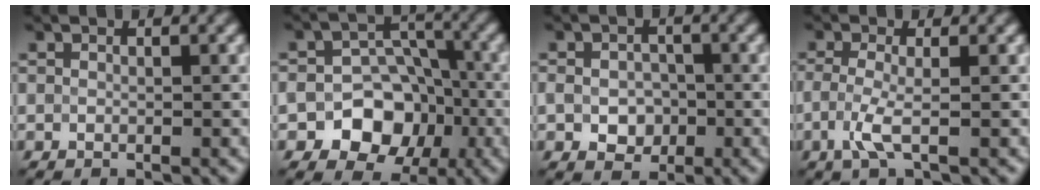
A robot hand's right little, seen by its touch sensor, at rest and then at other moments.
{"total": 7.1, "force": [-2.9, 5.4, 3.6], "torque": [-0.023, 0.002, -0.055]}
{"total": 3.1, "force": [-0.7, 2.5, 1.8], "torque": [-0.035, -0.006, -0.011]}
{"total": 2.4, "force": [-0.8, 0.5, 2.3], "torque": [-0.060, -0.006, -0.020]}